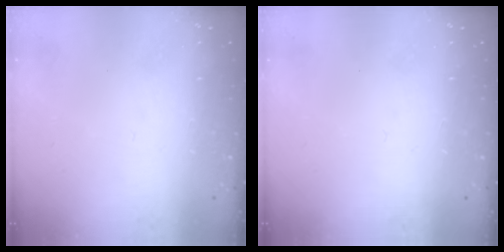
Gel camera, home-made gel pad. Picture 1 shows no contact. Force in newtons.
{"total": 0.0}